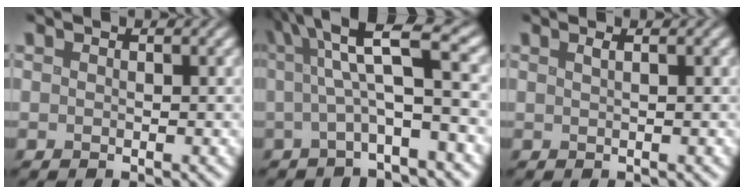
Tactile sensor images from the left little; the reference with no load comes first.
{"total": 6.5, "force": [1.3, 1.1, 6.3], "torque": [-0.099, 0.014, 0.013]}
{"total": 1.1, "force": [0.5, 0.4, 0.9], "torque": [-0.008, 0.003, 0.003]}